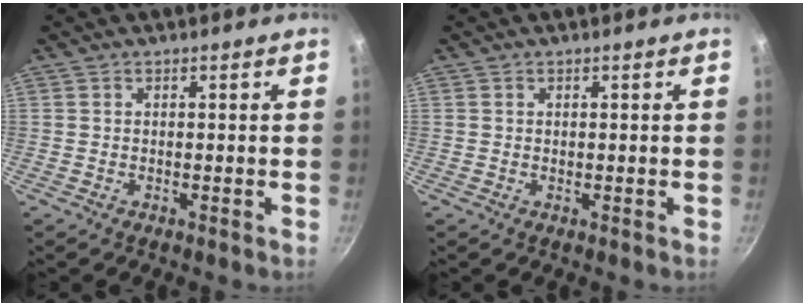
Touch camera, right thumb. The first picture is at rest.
{"total": 0.0}